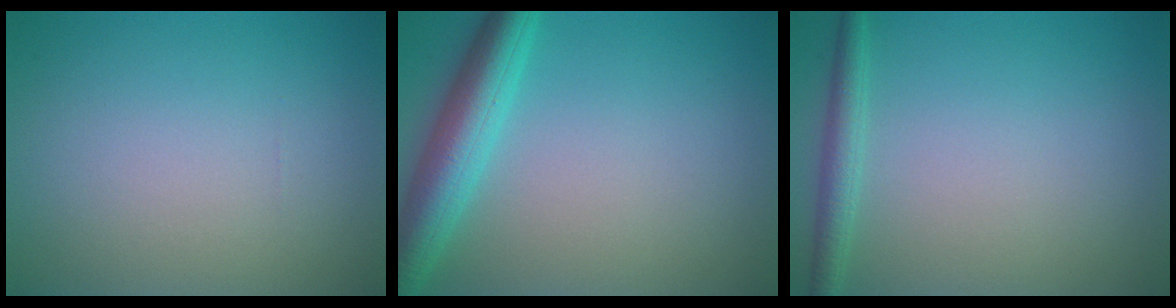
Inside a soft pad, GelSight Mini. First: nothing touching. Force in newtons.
{"total": 5.4, "press": 5.4, "slide": 0.1}
{"total": 1.9, "press": 1.9, "slide": 0.1}